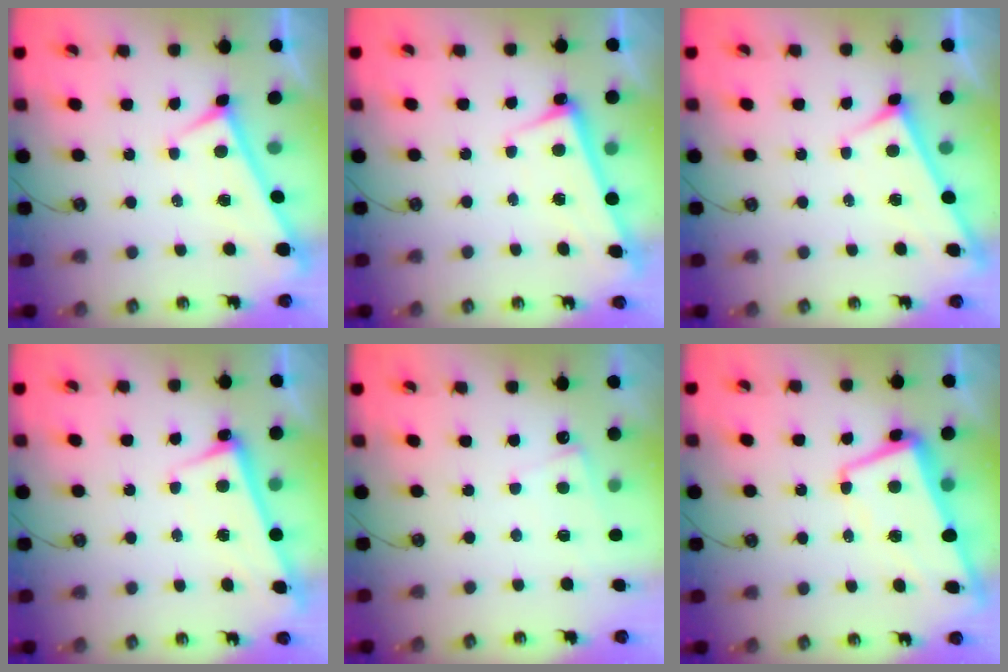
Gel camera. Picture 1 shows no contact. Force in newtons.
{"total": 2.6, "press": 2.5, "slide": 0.7}
{"total": 3.1, "press": 3.1, "slide": 0.3}
{"total": 2.6, "press": 2.5, "slide": 0.8}
{"total": 4.7, "press": 4.7, "slide": 0.2}
{"total": 2.6, "press": 2.4, "slide": 1.1}